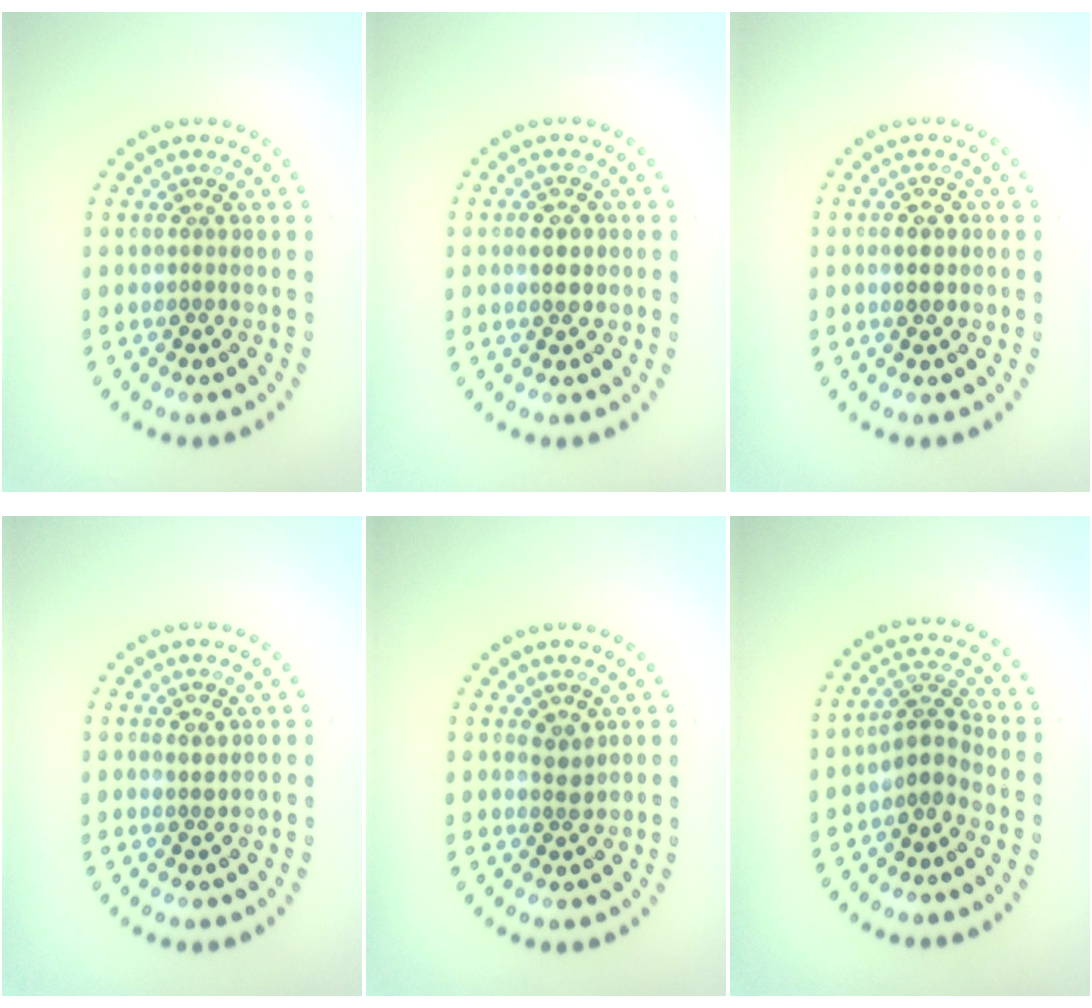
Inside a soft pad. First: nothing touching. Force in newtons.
{"total": 2.3, "press": 2.3, "slide": 0.1}
{"total": 2.4, "press": 2.4, "slide": 0.1}
{"total": 1.2, "press": 1.0, "slide": 0.6}
{"total": 1.3, "press": 1.1, "slide": 0.7}
{"total": 2.5, "press": 2.0, "slide": 1.6}